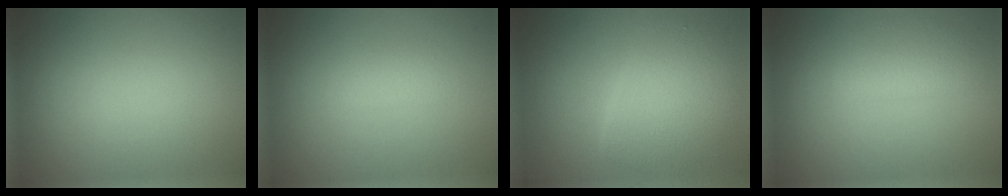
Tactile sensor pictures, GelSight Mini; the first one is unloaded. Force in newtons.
{"total": 1.1, "press": 1.1, "slide": 0.0}
{"total": 5.0, "press": 5.0, "slide": 0.1}
{"total": 2.4, "press": 2.4, "slide": 0.1}